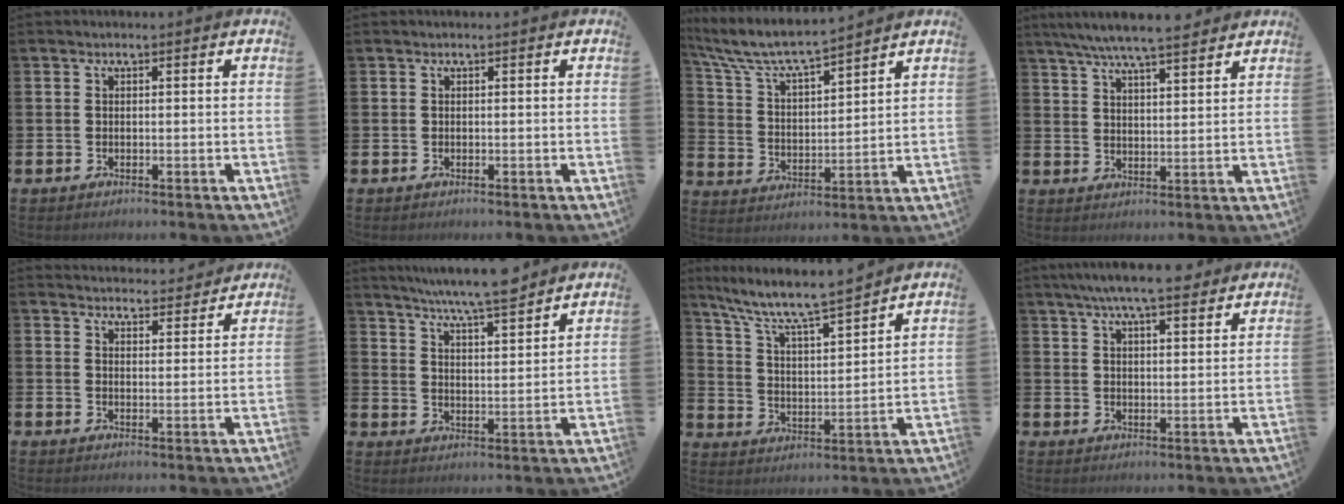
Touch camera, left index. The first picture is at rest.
{"total": 0.0}
{"total": 7.0, "force": [6.6, 0.7, 2.3], "torque": [-0.076, -0.046, 0.111]}
{"total": 7.0, "force": [6.5, 0.5, 2.5], "torque": [-0.066, -0.023, 0.117]}
{"total": 4.0, "force": [4.0, 0.6, -0.1], "torque": [0.001, -0.029, 0.071]}
{"total": 7.5, "force": [7.1, 0.1, 2.4], "torque": [-0.065, -0.040, 0.126]}
{"total": 8.3, "force": [7.5, 0.8, 3.4], "torque": [-0.096, -0.051, 0.127]}
{"total": 6.7, "force": [6.0, 0.9, 2.9], "torque": [-0.063, -0.018, 0.107]}